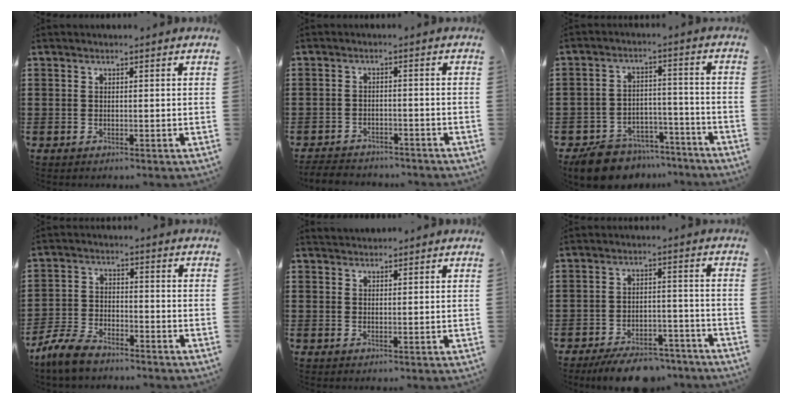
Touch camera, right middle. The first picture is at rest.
{"total": 3.3, "force": [-3.3, 0.4, 0.1], "torque": [-0.007, -0.003, -0.069]}
{"total": 7.8, "force": [-7.4, 2.0, 1.3], "torque": [-0.032, 0.023, -0.146]}
{"total": 6.2, "force": [-5.6, 1.4, 2.3], "torque": [-0.070, 0.000, -0.113]}
{"total": 1.5, "force": [1.4, 0.4, -0.1], "torque": [-0.002, 0.003, 0.029]}
{"total": 6.5, "force": [-6.1, 1.2, 1.9], "torque": [-0.023, 0.014, -0.111]}